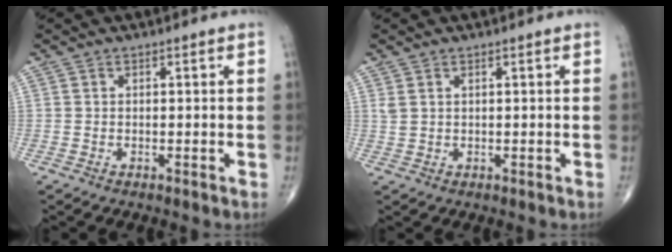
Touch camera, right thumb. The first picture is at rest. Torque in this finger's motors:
{"motor_torque": [-0.38, -0.33, 0.27, 0.22, 0.01]}